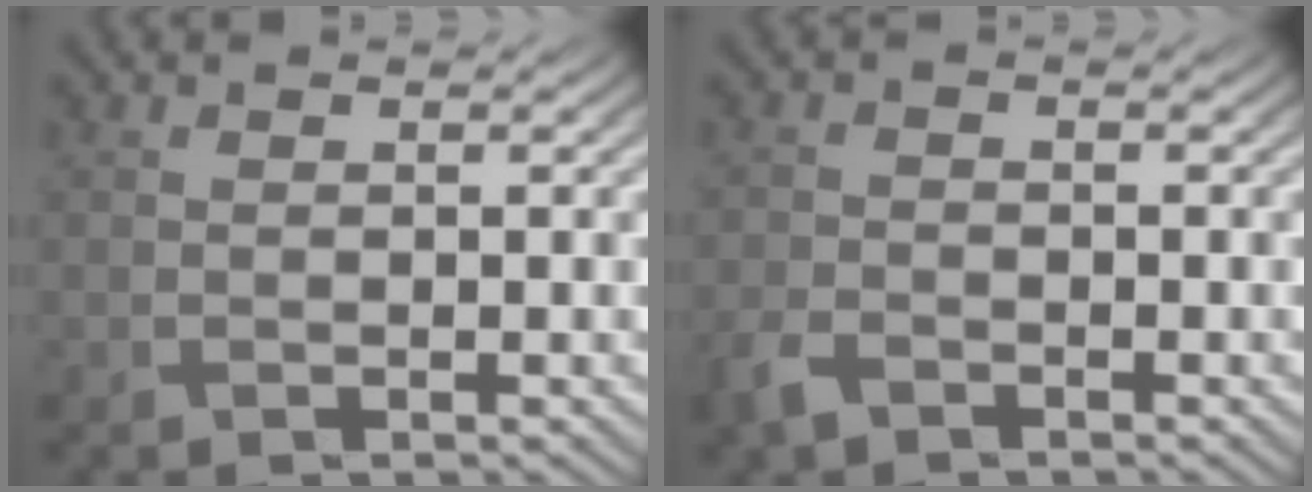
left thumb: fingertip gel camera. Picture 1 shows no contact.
{"total": 3.0, "force": [-2.2, 1.5, 1.5], "torque": [-0.039, -0.009, -0.054]}